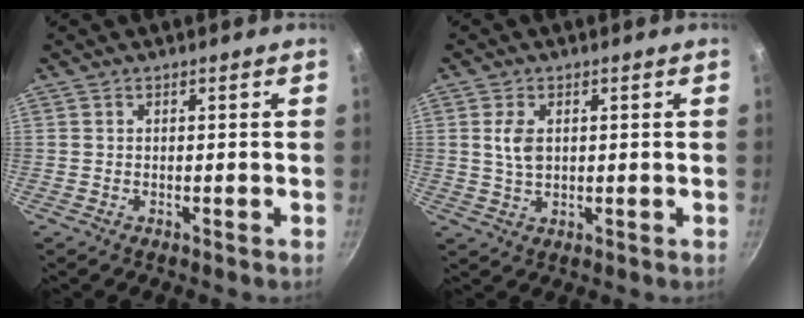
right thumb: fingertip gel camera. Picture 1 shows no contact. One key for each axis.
{"total": 4.1, "fx": 0.9, "fy": 2.5, "fz": 3.1, "tx": -0.055, "ty": -0.001, "tz": 0.019}